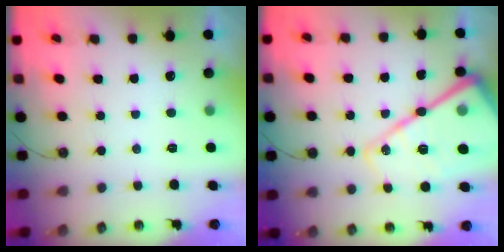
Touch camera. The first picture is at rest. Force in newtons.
{"total": 26.9, "press": 26.7, "slide": 3.2}